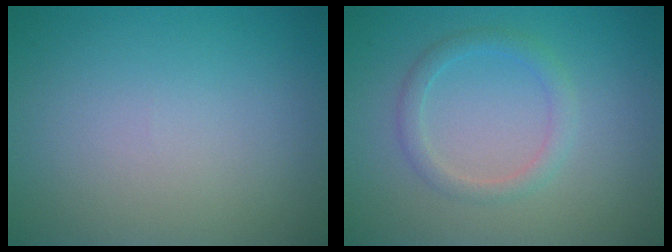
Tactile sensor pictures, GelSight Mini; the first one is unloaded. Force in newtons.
{"total": 1.9, "press": 1.9, "slide": 0.1}